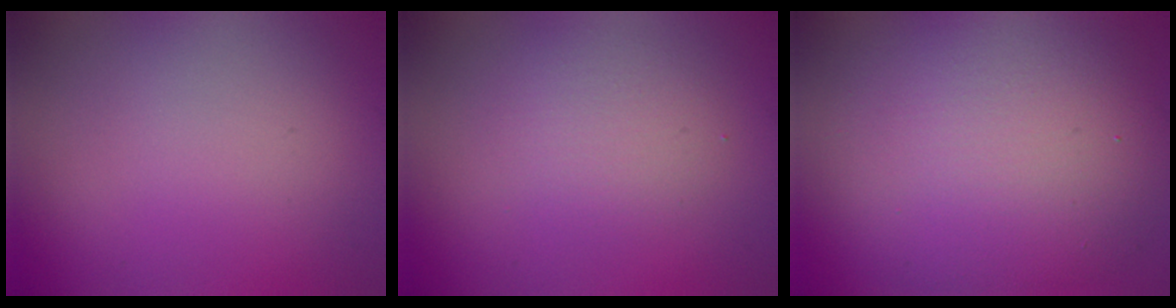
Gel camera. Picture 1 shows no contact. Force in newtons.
{"total": 2.2, "press": 2.2, "slide": 0.2}
{"total": 12.3, "press": 12.3, "slide": 0.6}